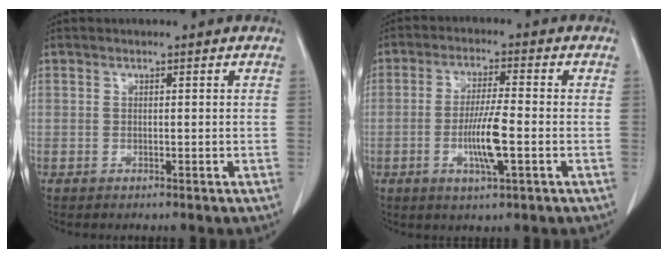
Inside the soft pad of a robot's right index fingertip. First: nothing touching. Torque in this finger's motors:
{"motor_torque": [1.75, -0.39, 0.88, 0.12]}